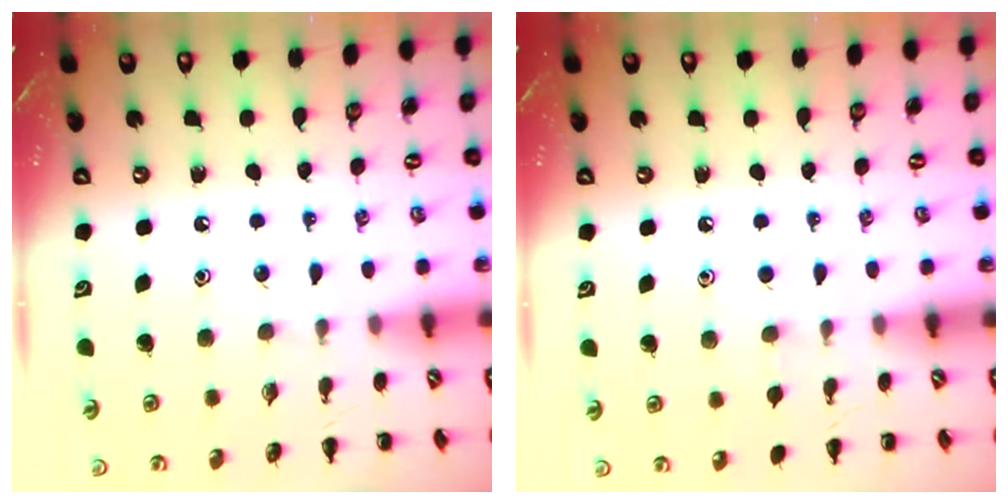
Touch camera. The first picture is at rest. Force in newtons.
{"total": 2.5, "press": 2.2, "slide": 1.2}